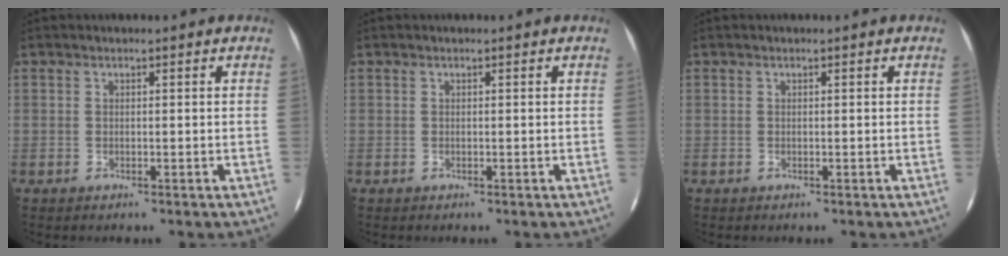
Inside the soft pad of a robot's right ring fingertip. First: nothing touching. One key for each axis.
{"total": 0.0}
{"total": 0.0}